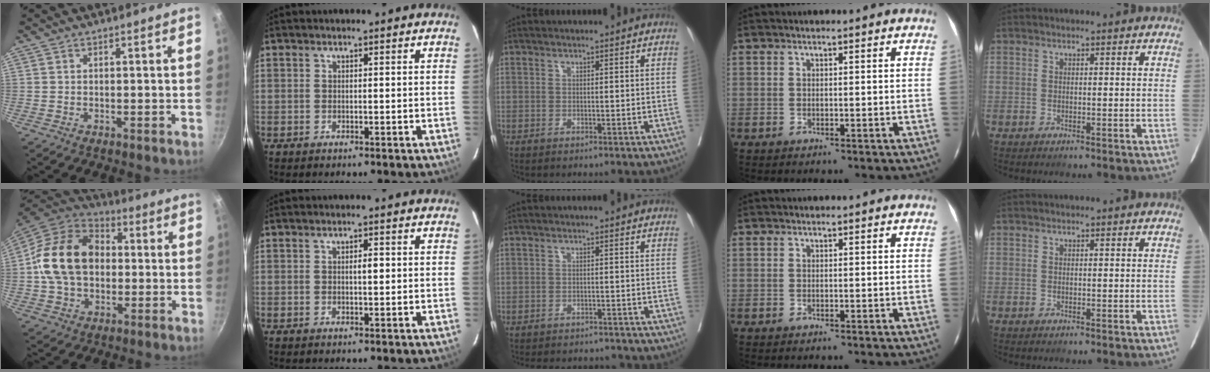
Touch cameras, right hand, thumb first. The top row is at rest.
{"thumb": {"total": 18.9, "force": [0.2, 13.8, 12.9], "torque": [-0.218, 0.026, -0.002]}, "index": {"total": 1.7, "force": [0.1, 0.6, 1.6], "torque": [-0.030, 0.002, 0.001]}, "middle": {"total": 8.1, "force": [-7.5, 2.4, 1.6], "torque": [-0.021, 0.005, -0.092]}}